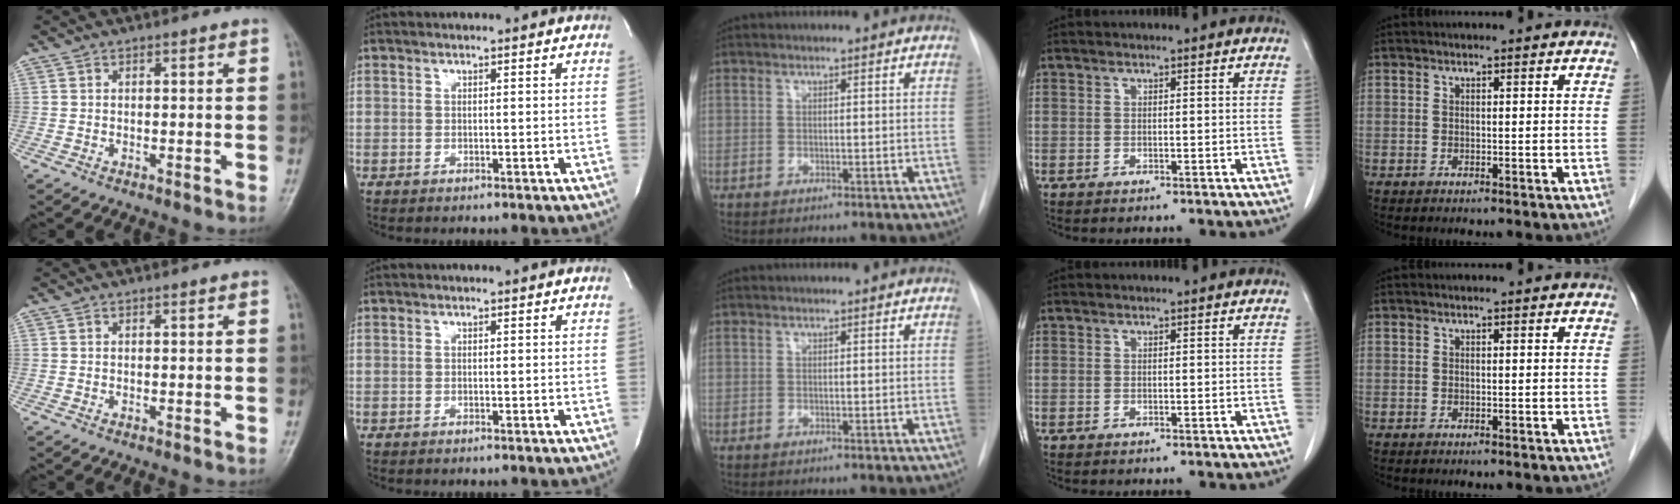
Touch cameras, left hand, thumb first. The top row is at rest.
{}